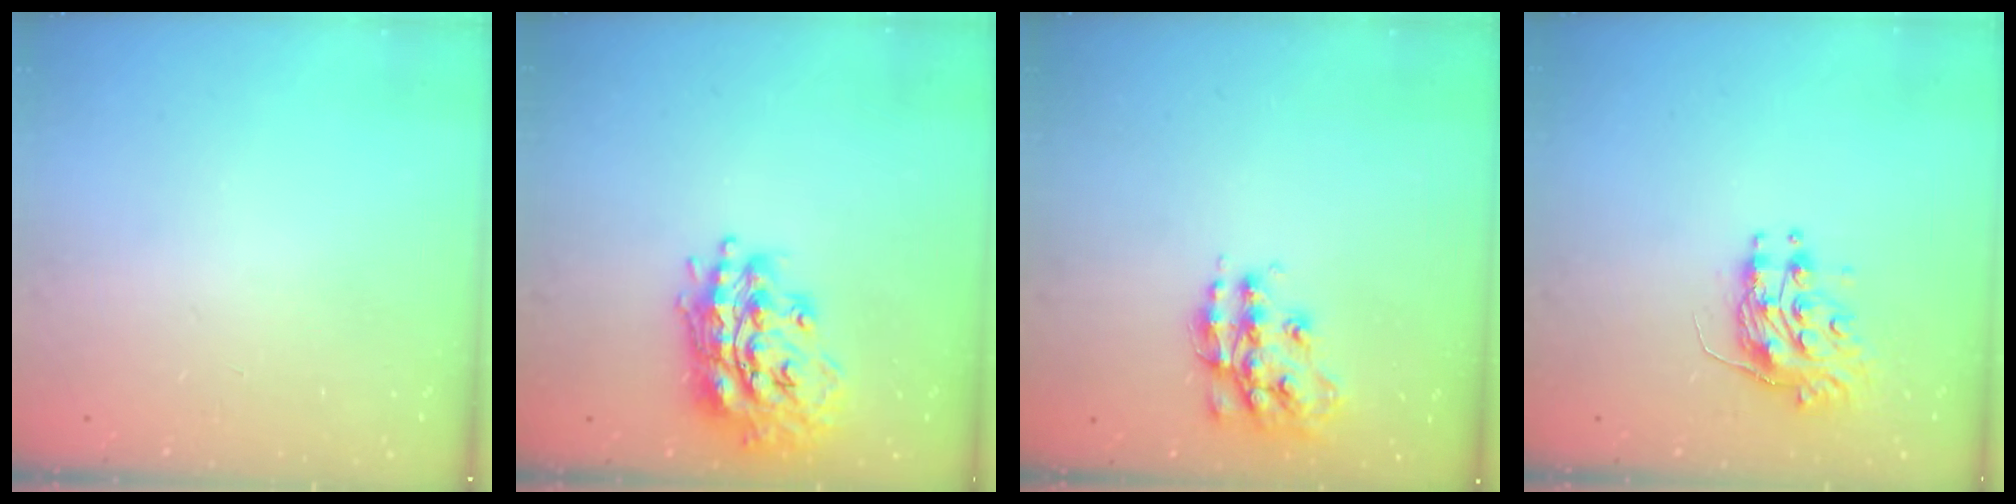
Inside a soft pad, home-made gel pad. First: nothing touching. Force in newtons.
{"total": 18.7, "press": 18.7, "slide": 1.8}
{"total": 14.2, "press": 14.2, "slide": 0.9}
{"total": 9.2, "press": 9.2, "slide": 0.5}